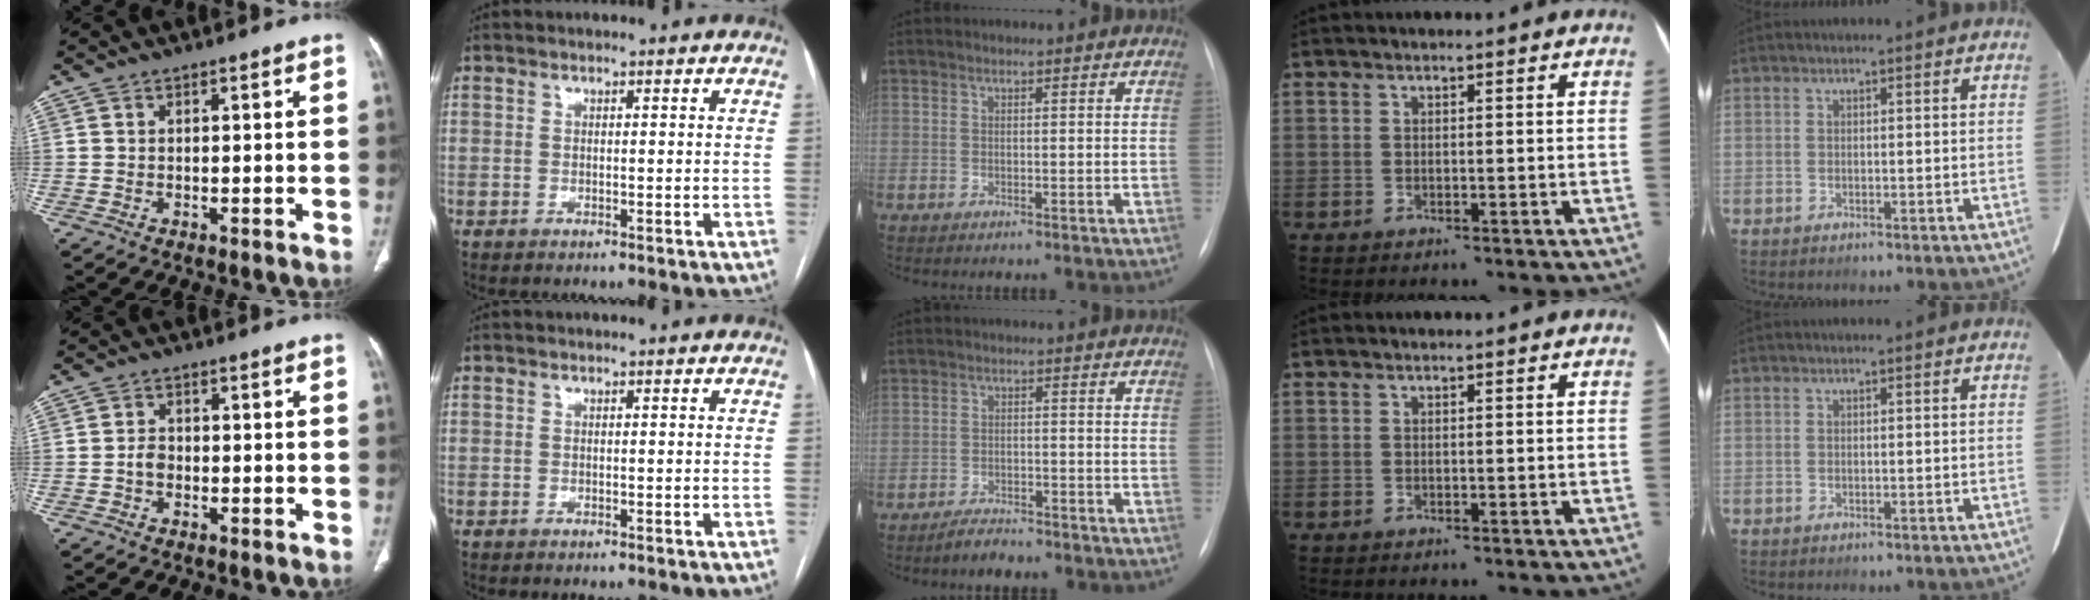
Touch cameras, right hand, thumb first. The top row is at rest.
{"thumb": {"total": 2.1, "force": [-0.6, 1.5, 1.2], "torque": [-0.017, 0.009, -0.015]}, "middle": {"total": 3.2, "force": [-2.9, 0.8, 1.0], "torque": [-0.029, -0.006, -0.047]}}